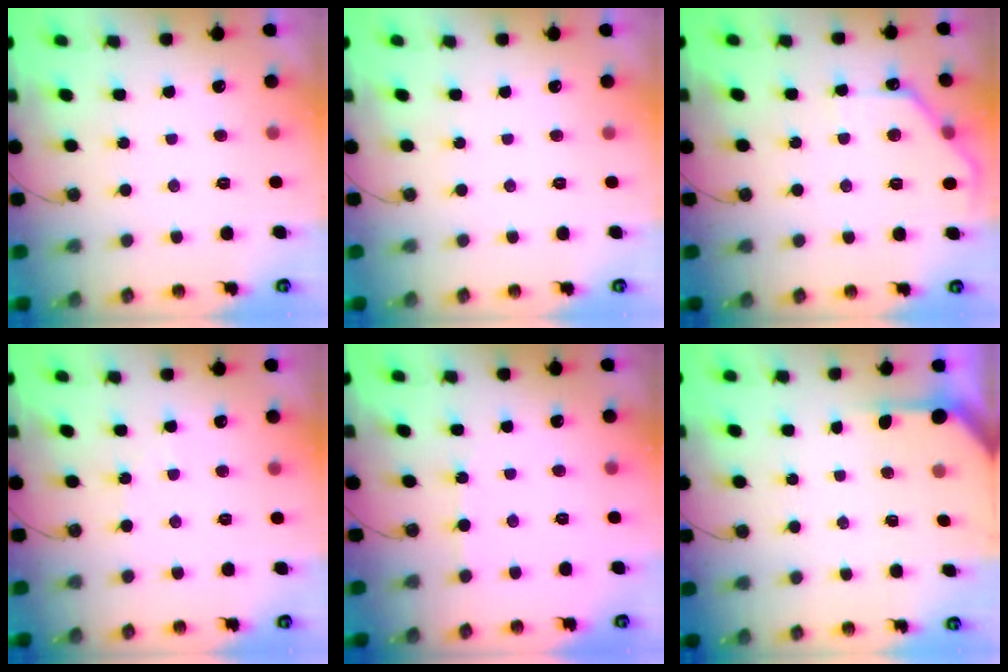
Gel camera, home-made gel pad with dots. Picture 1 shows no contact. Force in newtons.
{"total": 0.0}
{"total": 9.4, "press": 9.4, "slide": 0.4}
{"total": 4.4, "press": 4.3, "slide": 0.7}
{"total": 2.3, "press": 2.3, "slide": 0.4}
{"total": 2.1, "press": 2.1, "slide": 0.3}